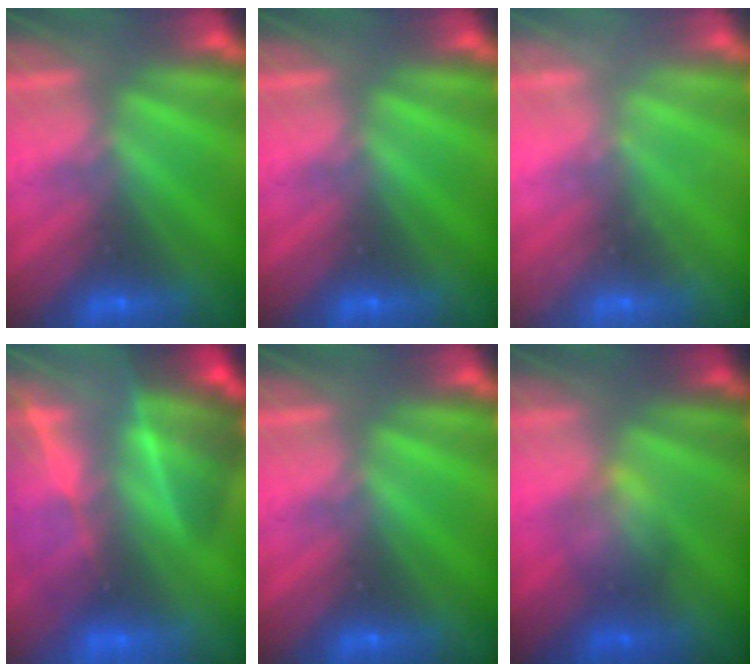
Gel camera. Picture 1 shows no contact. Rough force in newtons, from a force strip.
{"total": 0.0}
{"total": 2.0}
{"total": 8.2}
{"total": 0.0}
{"total": 2.0}